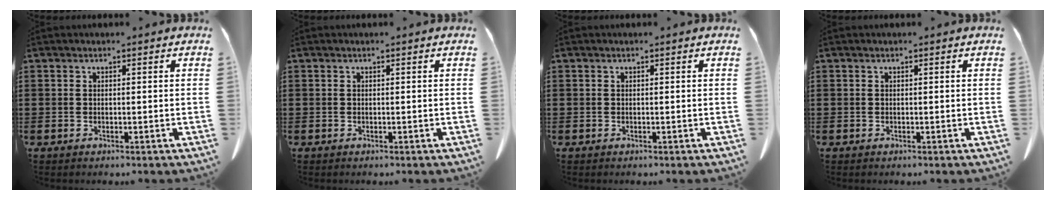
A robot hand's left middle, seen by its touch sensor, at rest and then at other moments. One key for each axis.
{"total": 0.0}
{"total": 0.0}
{"total": 0.0}